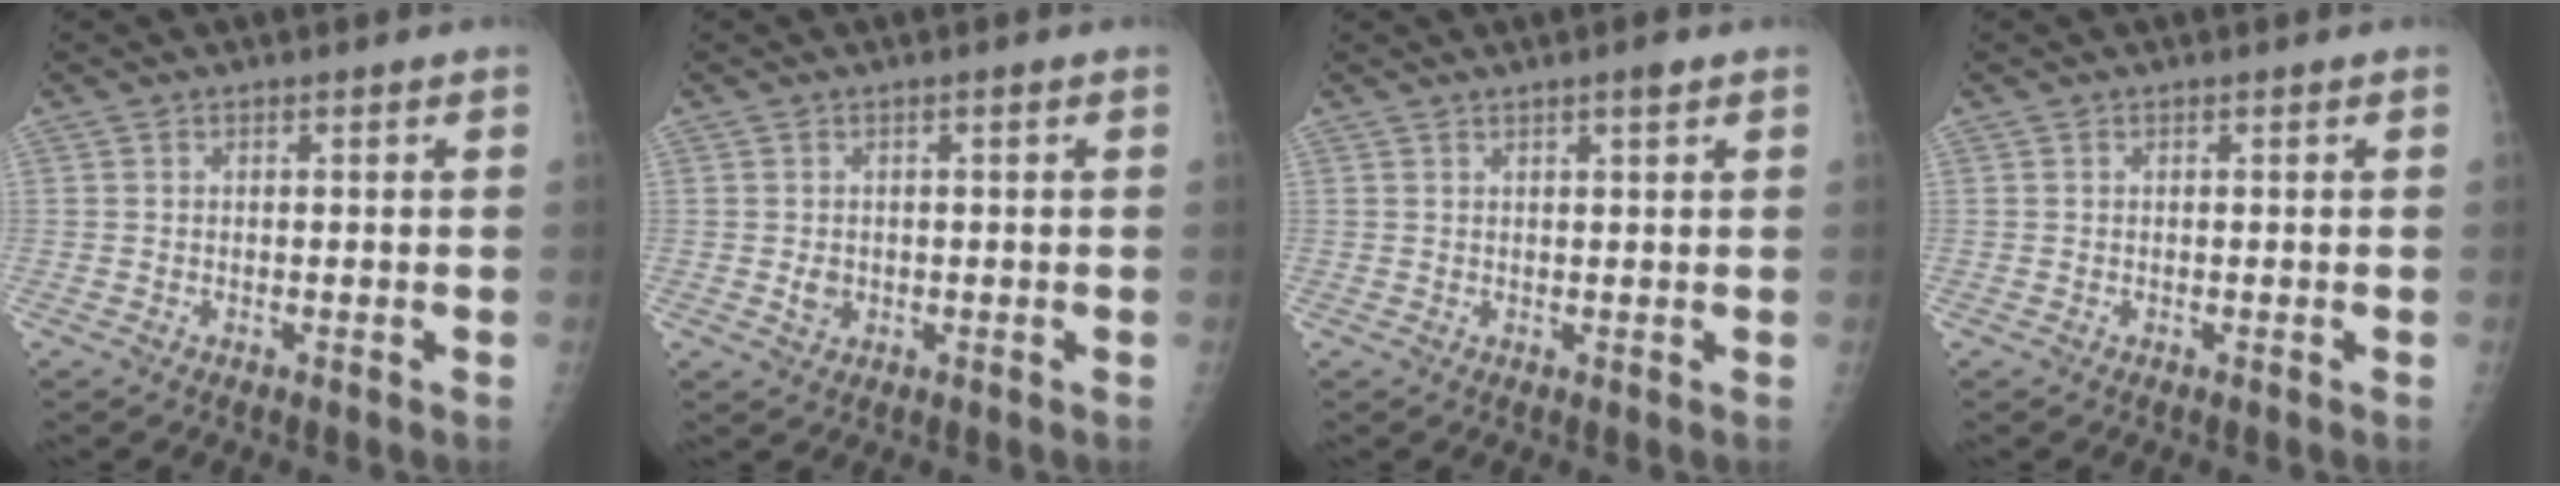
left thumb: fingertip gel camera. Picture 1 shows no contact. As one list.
[{"total": 2.0, "force": [-0.1, 1.6, 1.1], "torque": [-0.012, 0.000, 0.001]}, {"total": 1.9, "force": [1.3, 0.2, 1.4], "torque": [-0.021, -0.005, 0.019]}, {"total": 0.0}]